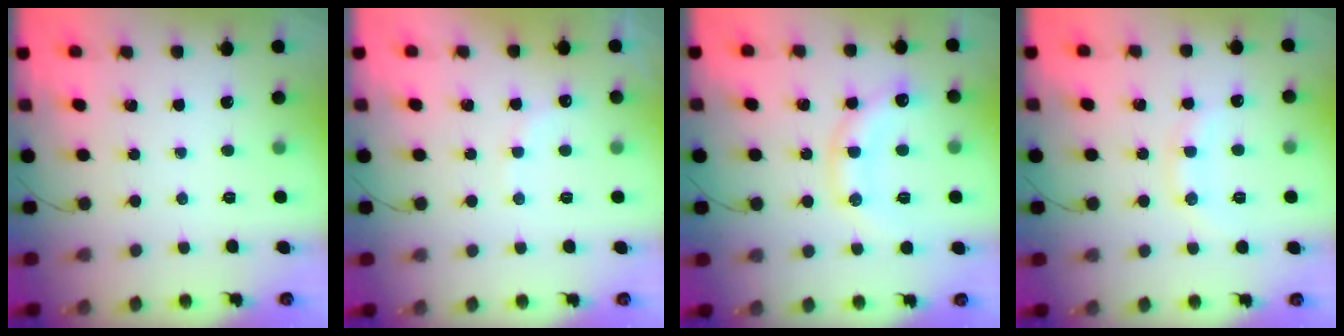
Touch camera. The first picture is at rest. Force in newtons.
{"total": 8.1, "press": 8.0, "slide": 1.0}
{"total": 15.2, "press": 15.1, "slide": 0.9}
{"total": 7.5, "press": 7.4, "slide": 0.9}